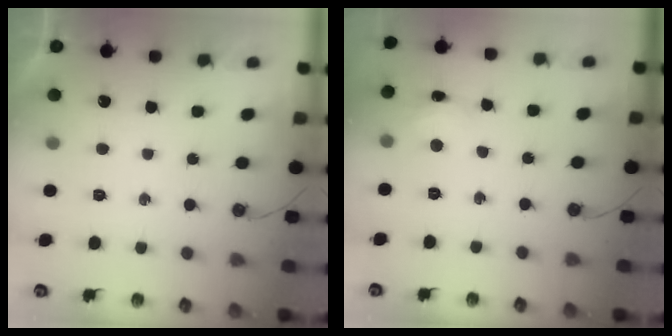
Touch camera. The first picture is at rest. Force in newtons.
{"total": 4.9, "press": 4.9, "slide": 0.4}